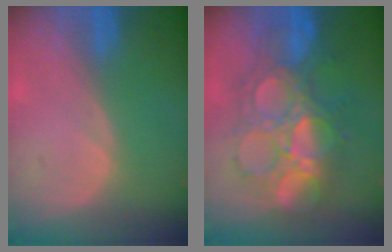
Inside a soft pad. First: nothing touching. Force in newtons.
{"total": 10.3, "press": 10.2, "slide": 0.6}